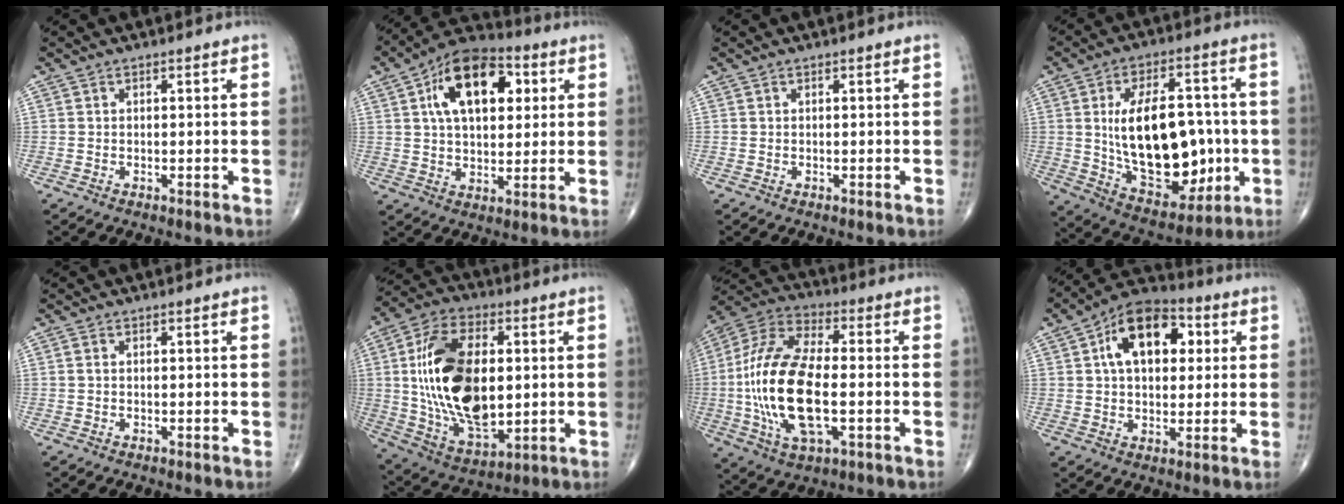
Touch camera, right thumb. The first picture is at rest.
{"total": 17.2, "force": [5.3, 9.7, 13.2], "torque": [-0.184, 0.007, 0.081]}
{"total": 0.0}
{"total": 23.2, "force": [-0.9, 13.2, 19.1], "torque": [-0.270, 0.008, 0.012]}
{"total": 1.0, "force": [0.2, 0.6, 0.8], "torque": [-0.021, 0.005, 0.006]}
{"total": 23.8, "force": [1.9, 13.2, 19.7], "torque": [-0.353, -0.009, 0.043]}
{"total": 21.9, "force": [-2.6, 9.8, 19.4], "torque": [-0.407, 0.014, -0.046]}
{"total": 15.3, "force": [4.0, 9.3, 11.4], "torque": [-0.152, 0.013, 0.059]}